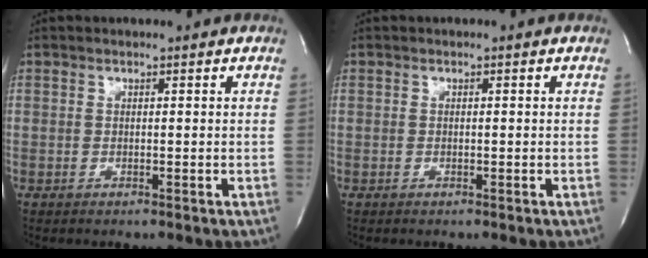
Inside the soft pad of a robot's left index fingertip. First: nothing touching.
{"total": 0.0}